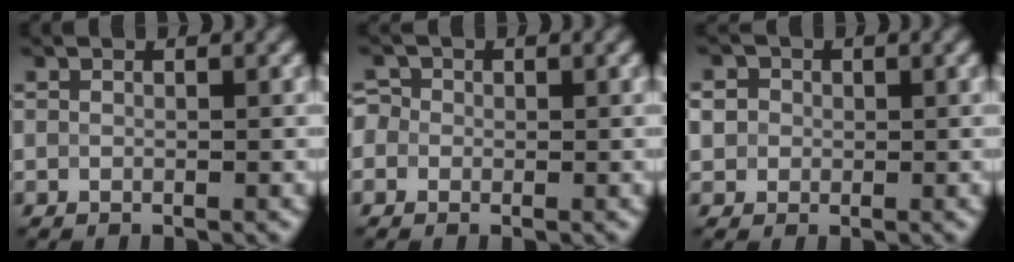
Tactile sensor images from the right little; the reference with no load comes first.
{"total": 2.0, "force": [0.4, 1.8, 0.8], "torque": [0.001, 0.013, -0.012]}
{"total": 3.3, "force": [0.9, 2.9, 1.3], "torque": [-0.022, 0.018, 0.006]}